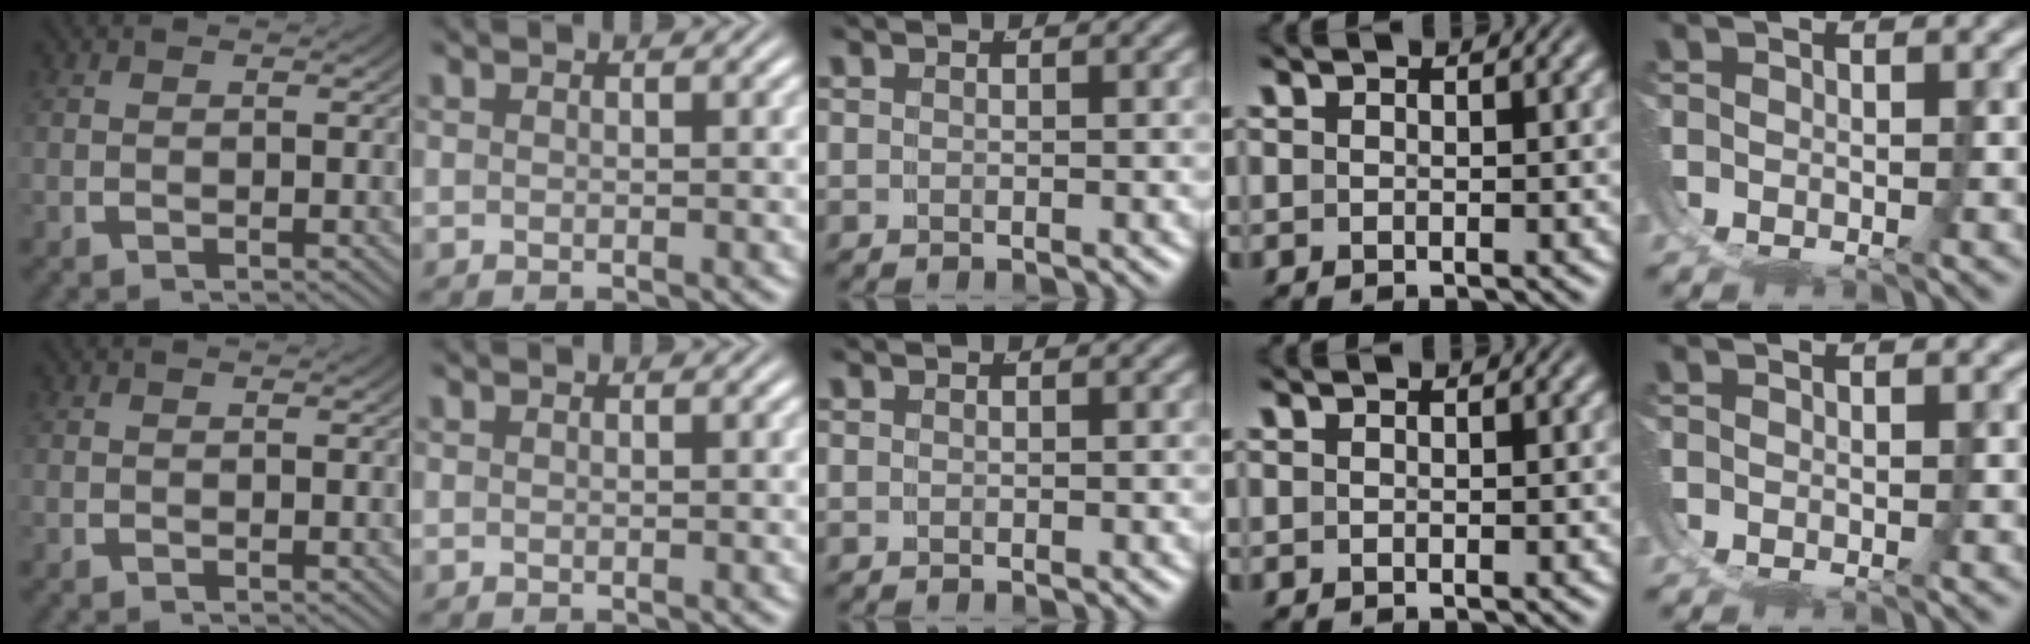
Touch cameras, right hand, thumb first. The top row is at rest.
{}